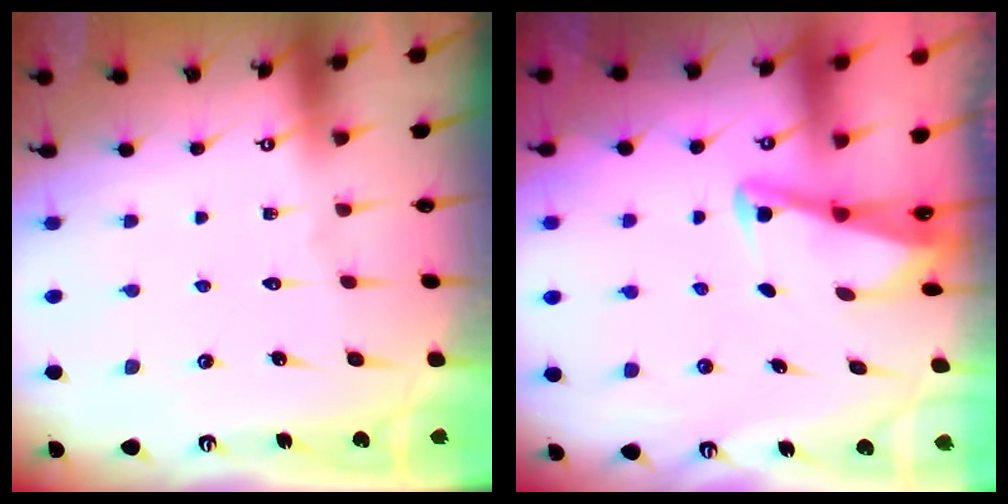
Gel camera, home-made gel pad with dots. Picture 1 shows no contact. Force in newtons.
{"total": 2.9, "press": 2.9, "slide": 0.4}